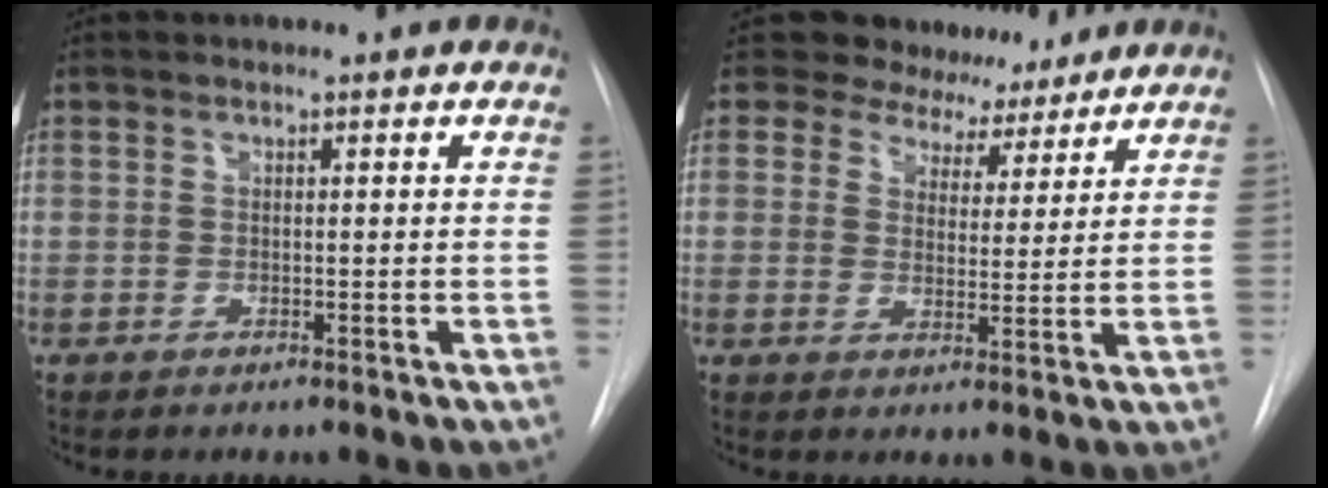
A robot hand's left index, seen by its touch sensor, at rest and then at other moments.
{"total": 8.1, "force": [6.9, 4.1, 0.4], "torque": [0.012, 0.000, 0.089]}